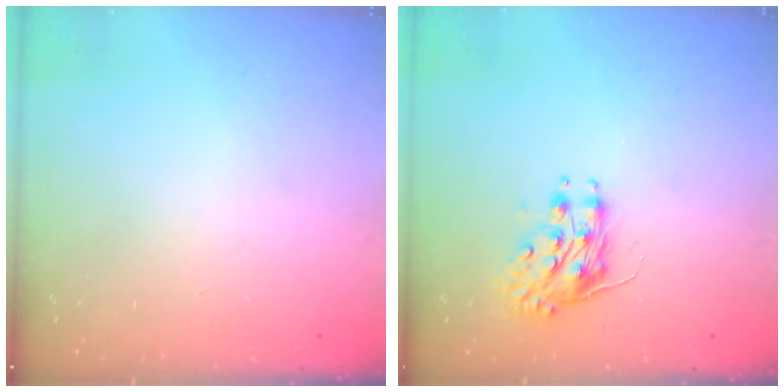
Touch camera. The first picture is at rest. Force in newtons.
{"total": 8.4, "press": 8.4, "slide": 0.3}